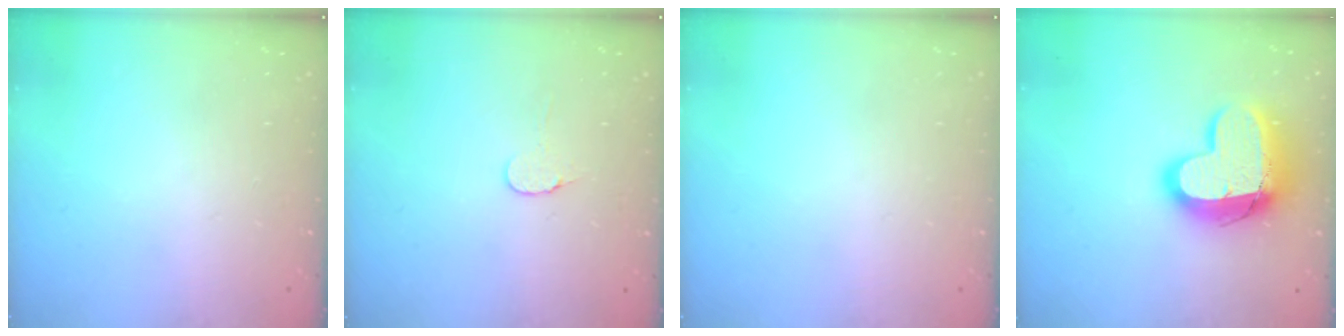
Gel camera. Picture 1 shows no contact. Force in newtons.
{"total": 4.5, "press": 4.5, "slide": 0.4}
{"total": 0.0}
{"total": 17.2, "press": 17.1, "slide": 1.5}